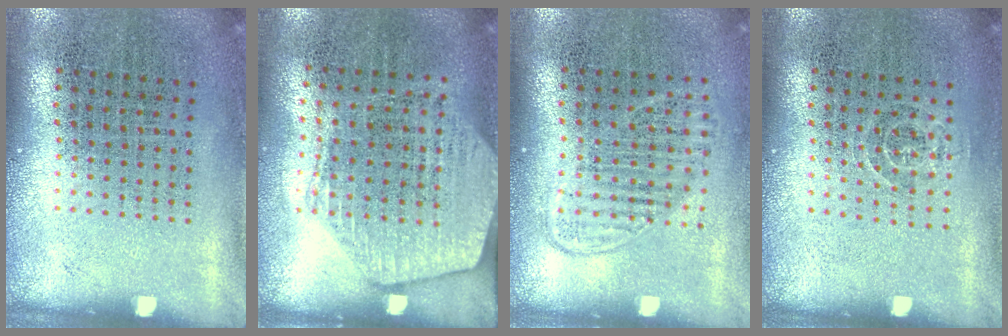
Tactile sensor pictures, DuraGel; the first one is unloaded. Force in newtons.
{"total": 1.7, "press": 1.5, "slide": 0.8}
{"total": 1.4, "press": 1.2, "slide": 0.7}
{"total": 0.8, "press": 0.5, "slide": 0.6}